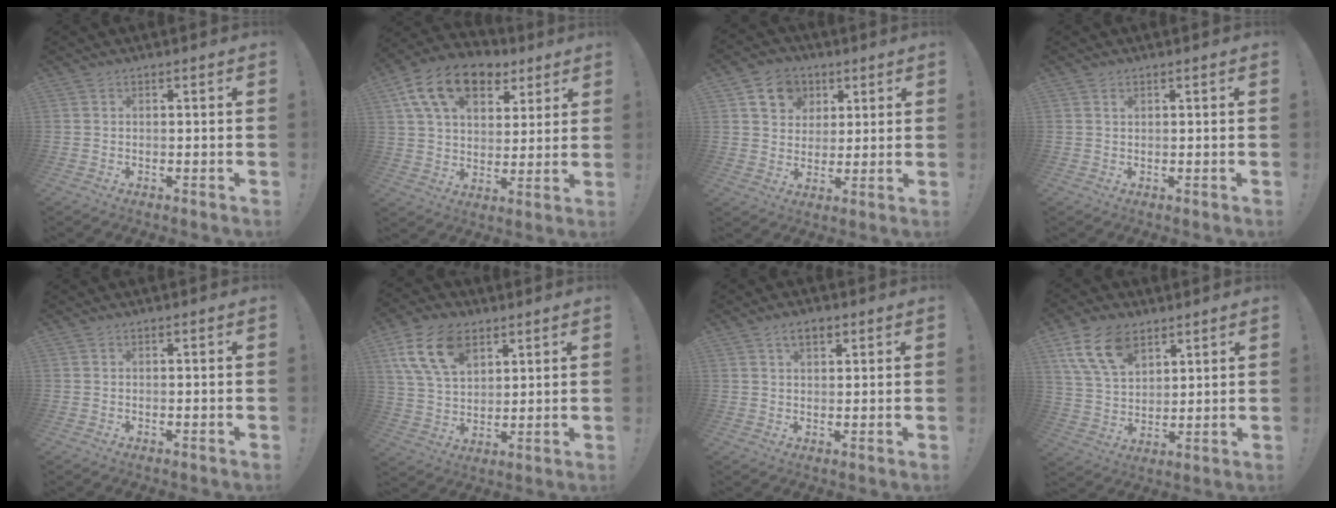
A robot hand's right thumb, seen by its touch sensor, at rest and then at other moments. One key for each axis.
{"total": 17.3, "fx": 8.8, "fy": 10.7, "fz": 10.3, "tx": -0.169, "ty": -0.037, "tz": 0.160}
{"total": 10.4, "fx": 4.7, "fy": 8.6, "fz": 3.6, "tx": -0.044, "ty": -0.023, "tz": 0.091}
{"total": 0.7, "fx": 0.5, "fy": 0.4, "fz": 0.3, "tx": -0.006, "ty": 0.000, "tz": 0.009}
{"total": 0.0}
{"total": 15.8, "fx": 8.0, "fy": 9.7, "fz": 9.5, "tx": -0.174, "ty": -0.024, "tz": 0.150}
{"total": 4.2, "fx": 2.3, "fy": 2.3, "fz": 2.7, "tx": -0.035, "ty": -0.005, "tz": 0.039}
{"total": 14.6, "fx": 8.3, "fy": 8.6, "fz": 8.4, "tx": -0.157, "ty": -0.030, "tz": 0.157}